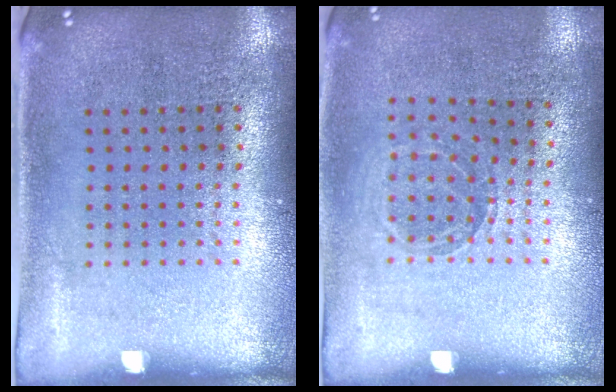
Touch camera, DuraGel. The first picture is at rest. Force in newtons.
{"total": 0.9, "press": 0.9, "slide": 0.1}